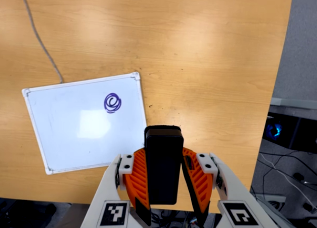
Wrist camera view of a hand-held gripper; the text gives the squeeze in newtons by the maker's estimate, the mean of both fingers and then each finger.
{"total": 5.4, "left": 4.7, "right": 6.1}